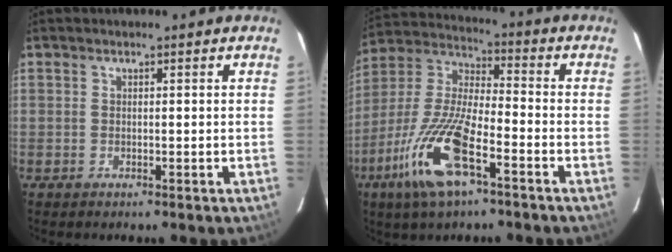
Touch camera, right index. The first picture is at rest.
{"total": 17.3, "force": [-8.8, 4.9, 14.0], "torque": [-0.305, -0.023, -0.178]}